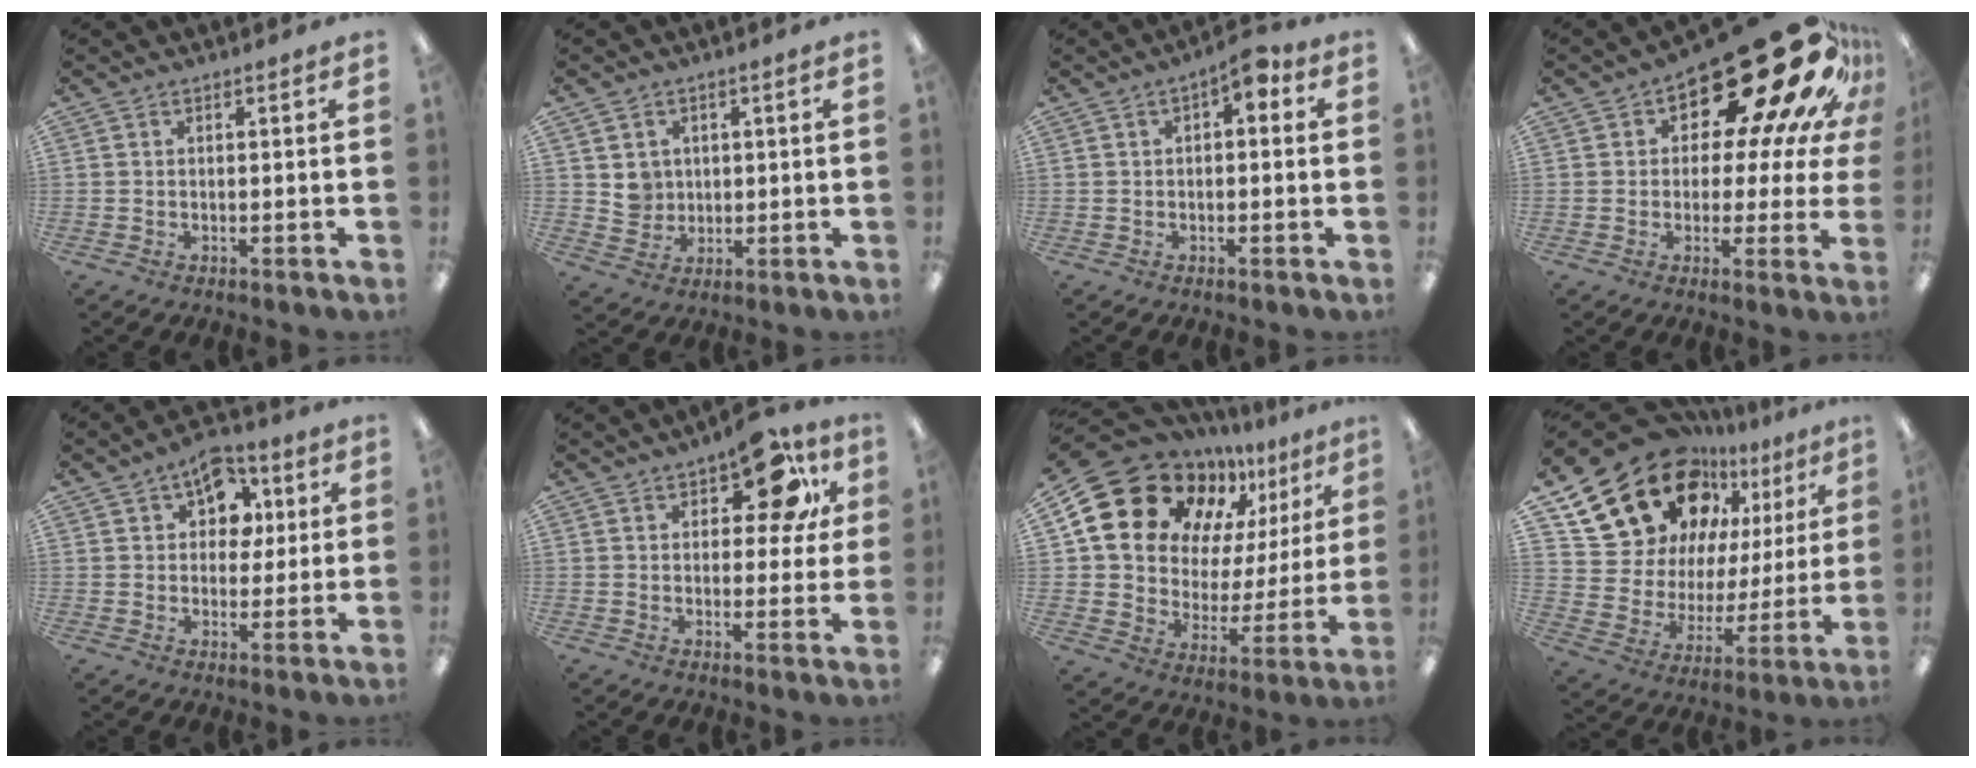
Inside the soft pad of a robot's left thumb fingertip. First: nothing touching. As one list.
[{"total": 4.5, "force": [1.4, 4.3, 0.6], "torque": [-0.002, -0.001, 0.023]}, {"total": 4.6, "force": [1.3, 2.2, 3.8], "torque": [-0.050, -0.001, 0.018]}, {"total": 25.4, "force": [14.3, 10.2, 18.3], "torque": [-0.231, -0.103, 0.239]}, {"total": 9.7, "force": [5.3, 6.4, 5.0], "torque": [-0.072, -0.016, 0.091]}, {"total": 12.6, "force": [6.6, 6.3, 8.6], "torque": [-0.107, -0.025, 0.110]}, {"total": 21.6, "force": [13.5, 14.0, 9.4], "torque": [-0.169, -0.094, 0.258]}, {"total": 21.2, "force": [15.5, 12.5, 7.3], "torque": [-0.141, -0.112, 0.298]}]